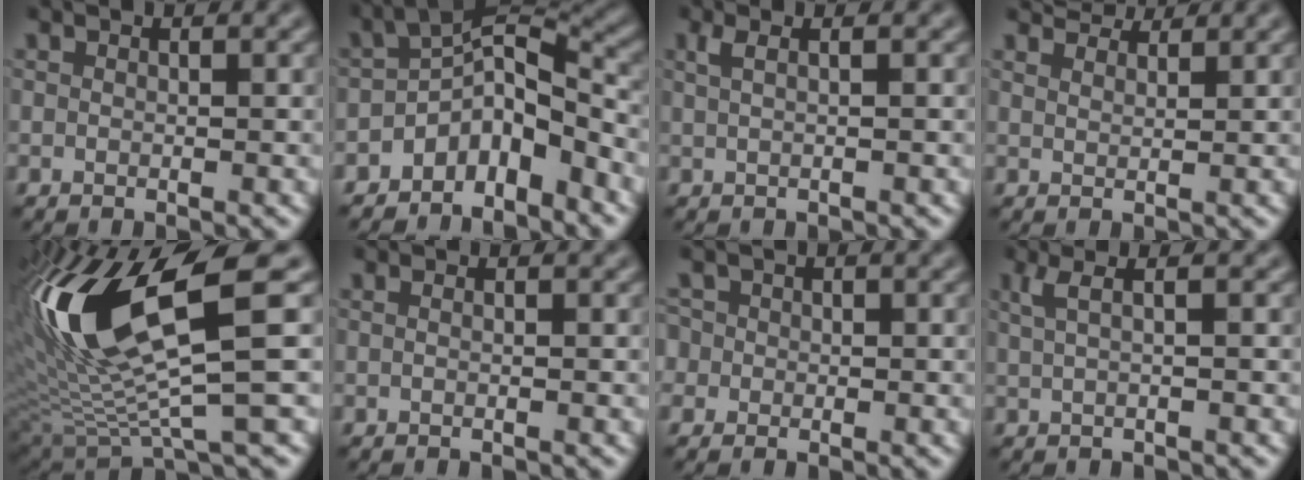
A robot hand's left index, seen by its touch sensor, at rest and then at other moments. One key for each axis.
{"total": 6.0, "fx": -3.6, "fy": 2.9, "fz": 3.9, "tx": -0.044, "ty": 0.009, "tz": -0.072}
{"total": 1.7, "fx": 0.5, "fy": 0.7, "fz": 1.5, "tx": -0.025, "ty": 0.002, "tz": 0.003}
{"total": 3.8, "fx": 3.6, "fy": 0.8, "fz": 1.1, "tx": -0.019, "ty": -0.001, "tz": 0.049}
{"total": 13.7, "fx": 3.1, "fy": 3.6, "fz": 12.8, "tx": -0.270, "ty": -0.004, "tz": 0.069}
{"total": 0.6, "fx": -0.1, "fy": 0.3, "fz": 0.5, "tx": -0.009, "ty": -0.004, "tz": -0.005}
{"total": 2.2, "fx": 0.2, "fy": 2.1, "fz": 0.6, "tx": 0.002, "ty": 0.012, "tz": -0.014}
{"total": 2.6, "fx": 1.0, "fy": 0.9, "fz": 2.2, "tx": -0.035, "ty": -0.003, "tz": 0.009}